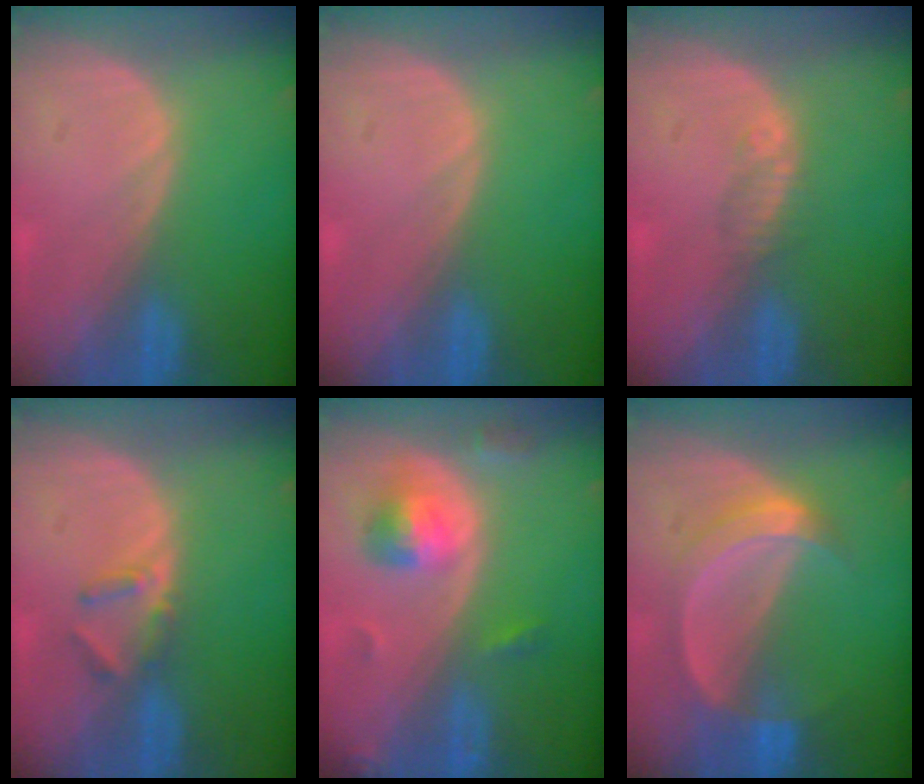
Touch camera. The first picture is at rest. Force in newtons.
{"total": 0.0}
{"total": 1.5, "press": 1.3, "slide": 0.9}
{"total": 2.9, "press": 2.6, "slide": 1.1}
{"total": 5.3, "press": 5.1, "slide": 1.5}
{"total": 6.1, "press": 5.6, "slide": 2.3}